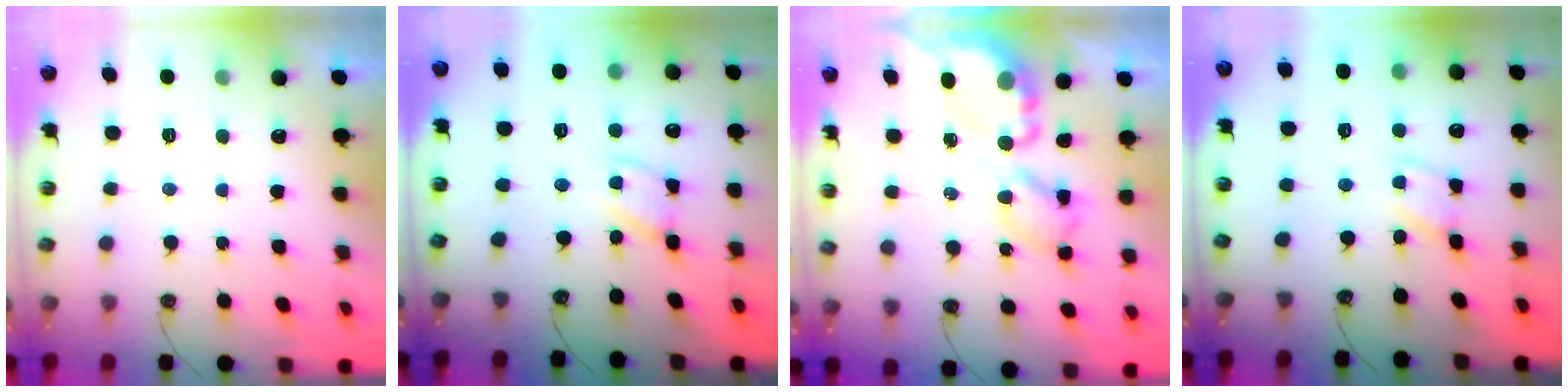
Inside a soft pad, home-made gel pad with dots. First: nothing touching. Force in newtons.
{"total": 4.9, "press": 4.9, "slide": 0.3}
{"total": 8.6, "press": 8.6, "slide": 0.6}
{"total": 2.0, "press": 2.0, "slide": 0.1}